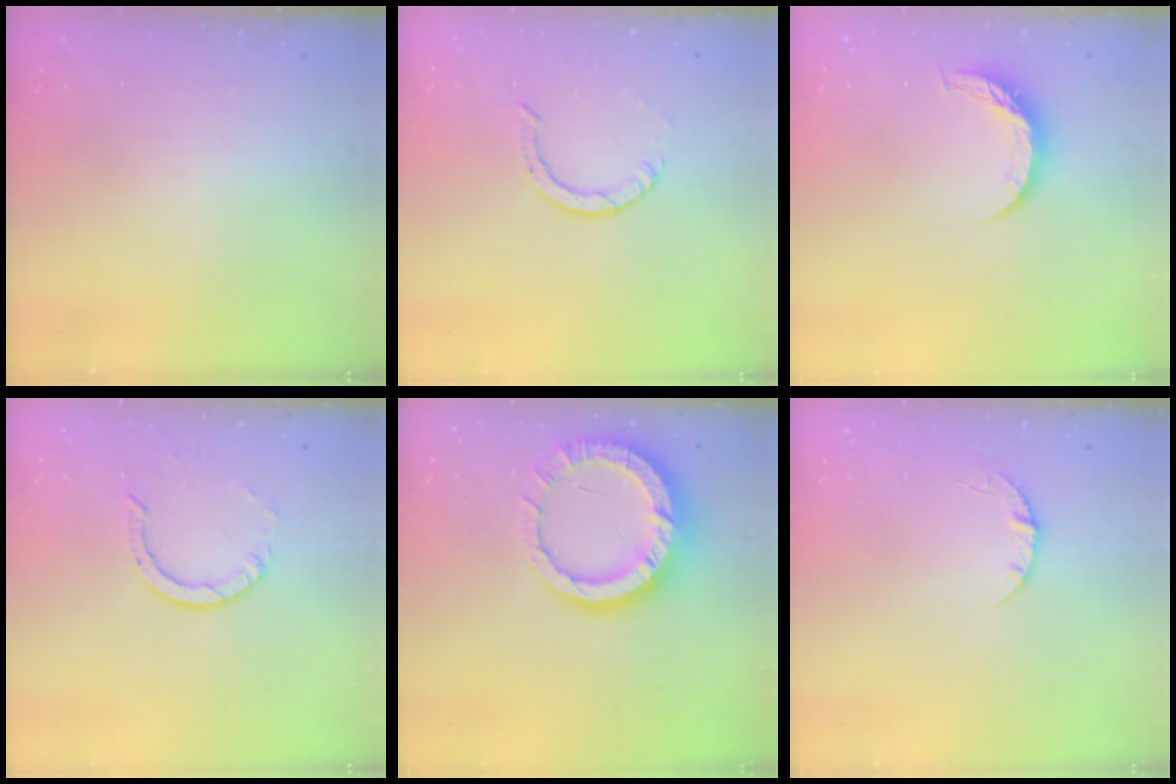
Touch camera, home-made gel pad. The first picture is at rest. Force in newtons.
{"total": 2.2, "press": 2.2, "slide": 0.2}
{"total": 6.6, "press": 6.5, "slide": 0.6}
{"total": 4.0, "press": 4.0, "slide": 0.3}
{"total": 14.6, "press": 14.5, "slide": 1.4}
{"total": 4.2, "press": 4.2, "slide": 0.5}